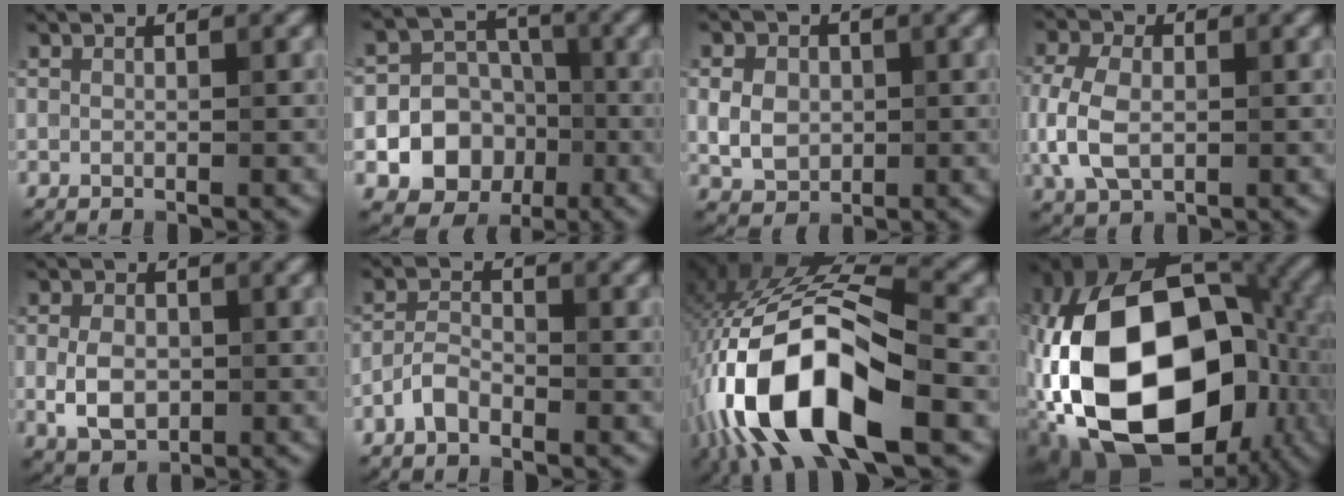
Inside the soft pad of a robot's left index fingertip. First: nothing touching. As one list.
[{"total": 10.7, "force": [-3.0, 9.7, 3.4], "torque": [-0.053, -0.010, -0.066]}, {"total": 4.7, "force": [0.5, 3.7, 2.8], "torque": [-0.053, 0.013, -0.005]}, {"total": 5.4, "force": [-0.3, 3.6, 4.0], "torque": [-0.101, 0.002, -0.006]}, {"total": 3.9, "force": [-0.6, 2.6, 2.8], "torque": [-0.057, 0.000, -0.011]}, {"total": 2.1, "force": [-1.6, 0.7, 1.1], "torque": [-0.025, 0.013, -0.035]}, {"total": 14.3, "force": [-5.8, 5.5, 11.8], "torque": [-0.239, 0.009, -0.105]}, {"total": 19.8, "force": [-3.7, 12.6, 14.8], "torque": [-0.304, -0.003, -0.060]}]